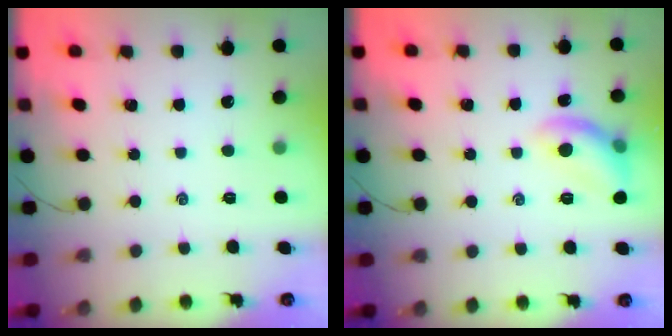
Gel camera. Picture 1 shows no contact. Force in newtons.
{"total": 10.3, "press": 10.3, "slide": 0.2}